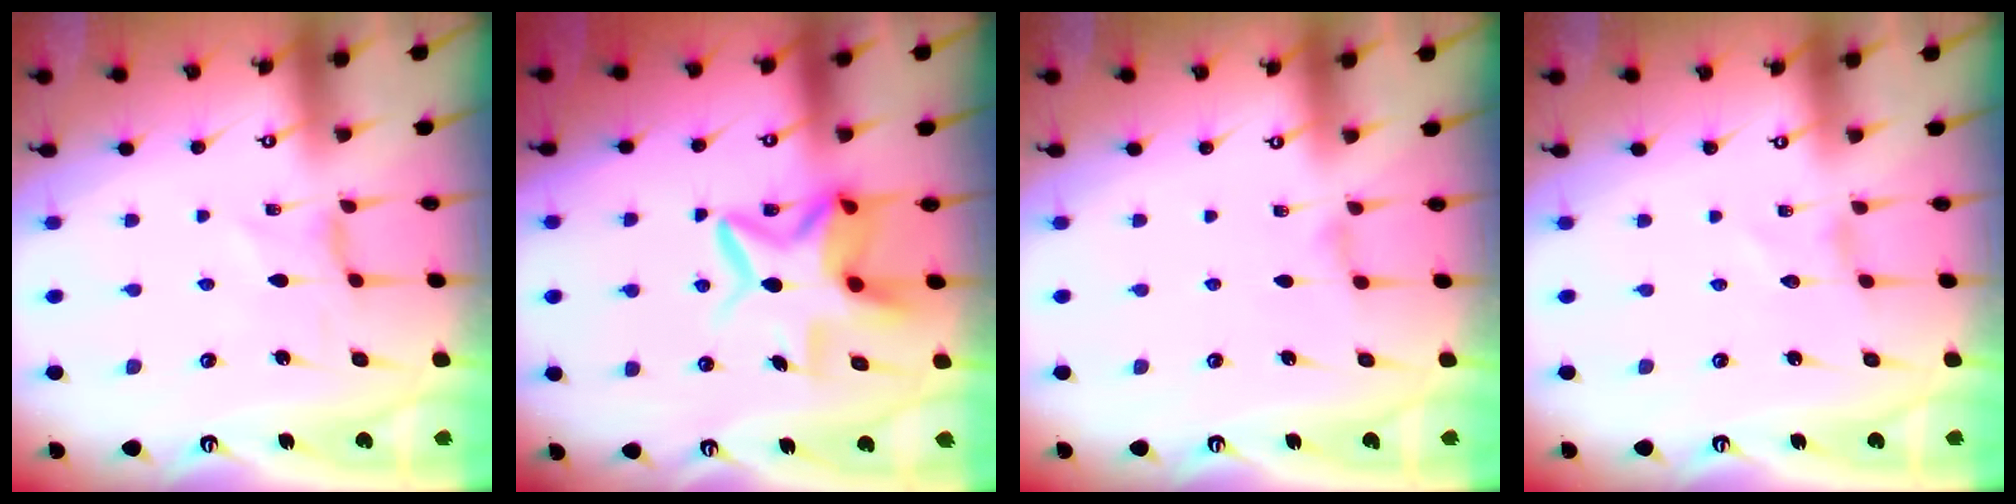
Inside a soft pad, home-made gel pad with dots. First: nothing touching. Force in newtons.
{"total": 10.5, "press": 10.5, "slide": 0.9}
{"total": 1.3, "press": 1.3, "slide": 0.2}
{"total": 0.0}